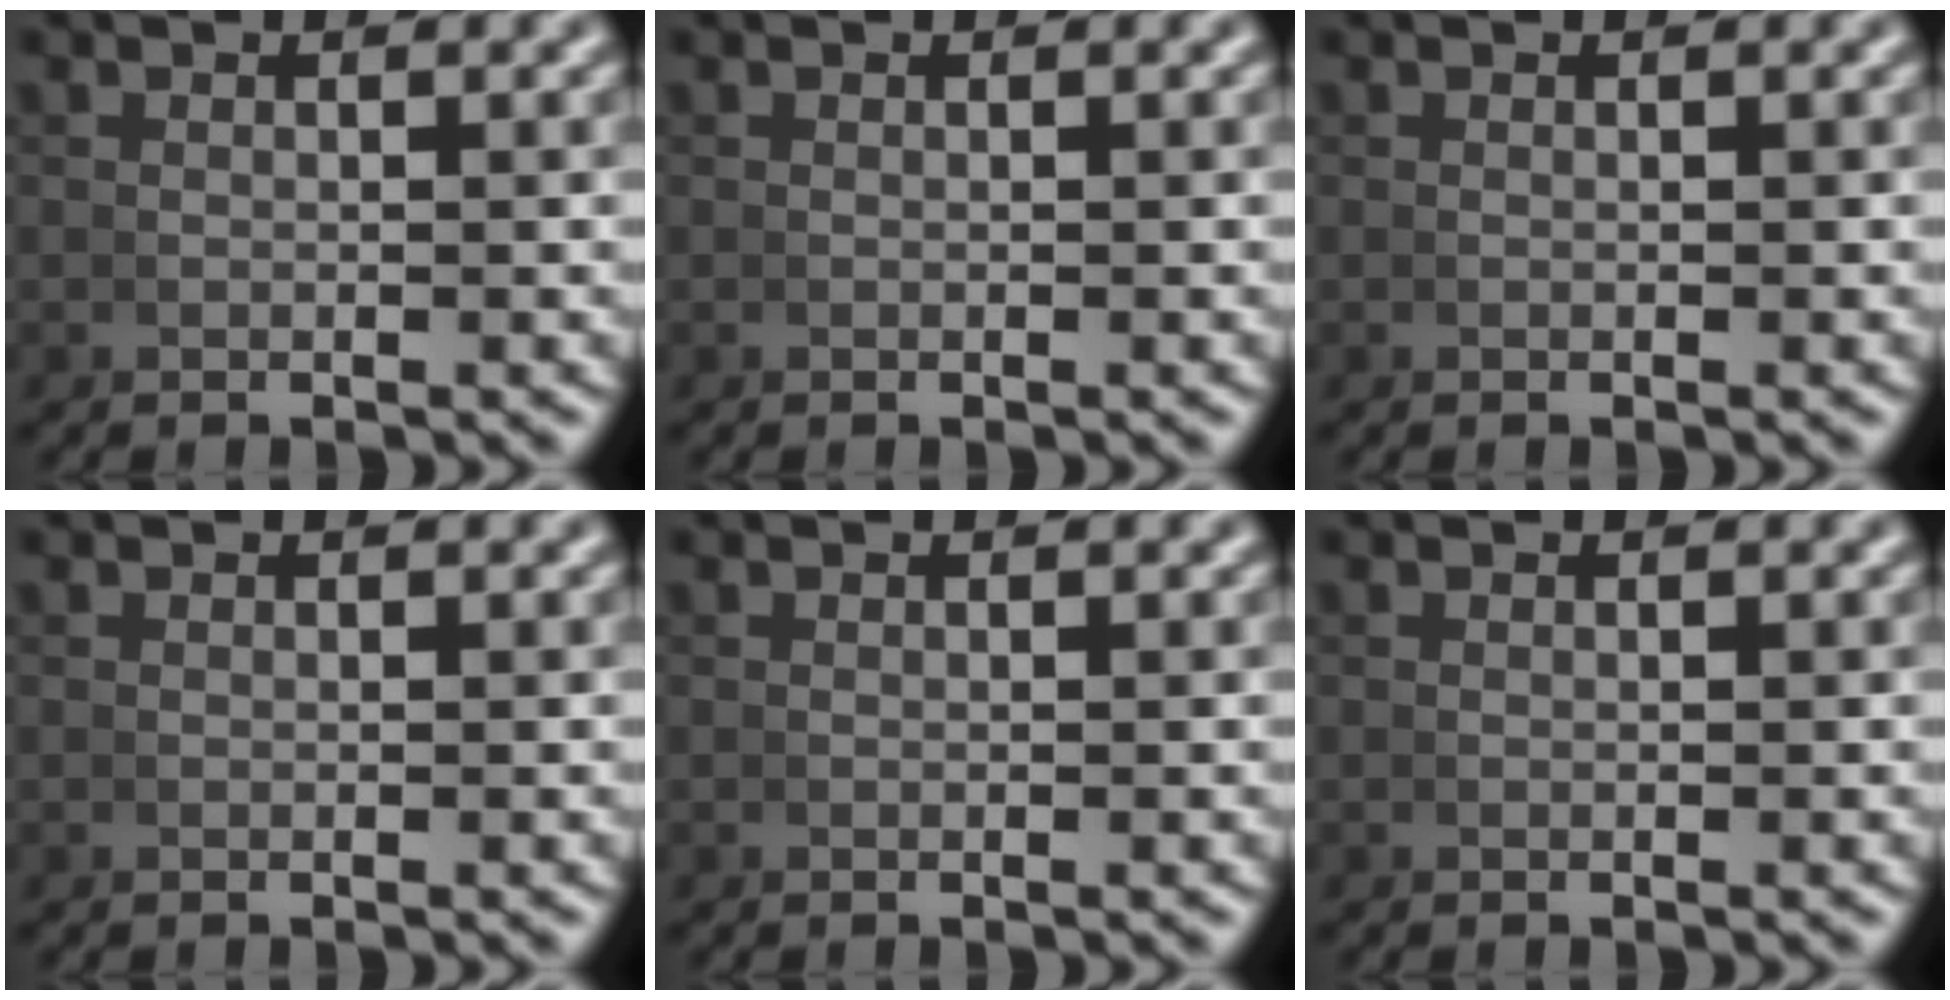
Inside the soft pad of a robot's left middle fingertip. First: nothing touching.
{"total": 0.0}
{"total": 0.0}
{"total": 0.0}
{"total": 0.0}
{"total": 0.0}